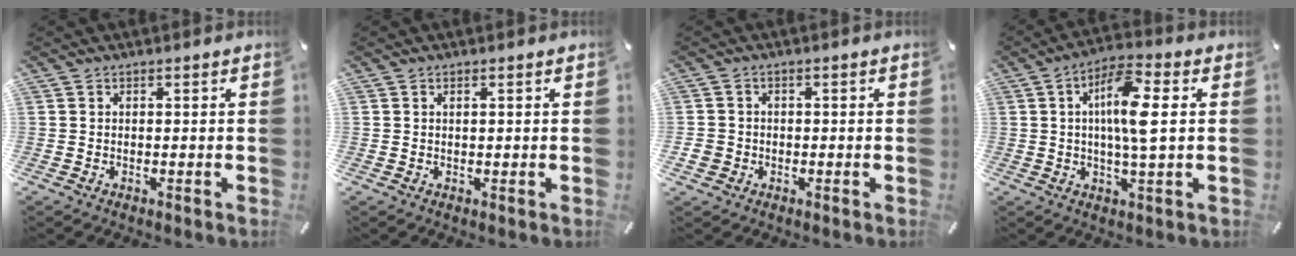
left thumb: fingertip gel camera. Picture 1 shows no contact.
{"total": 0.7, "force": [0.3, 0.2, 0.7], "torque": [-0.012, 0.001, 0.004]}
{"total": 3.2, "force": [-1.0, 2.9, 0.8], "torque": [-0.011, 0.005, -0.019]}
{"total": 10.9, "force": [1.7, 2.8, 10.4], "torque": [-0.206, 0.004, 0.023]}